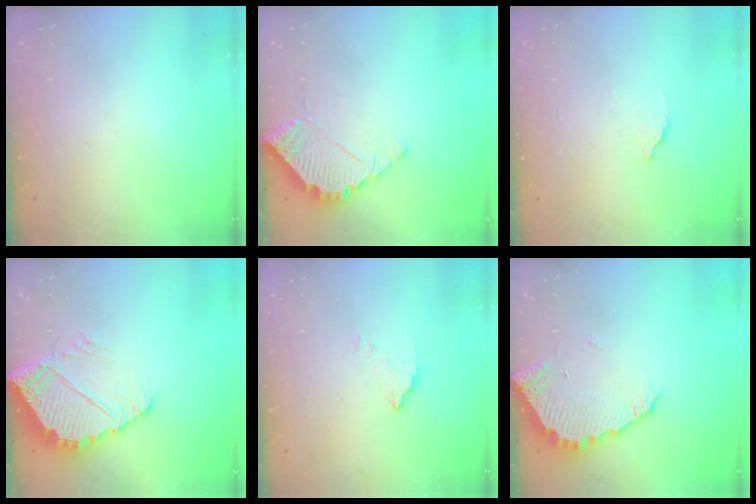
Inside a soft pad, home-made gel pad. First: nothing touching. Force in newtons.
{"total": 4.4, "press": 4.4, "slide": 0.3}
{"total": 2.2, "press": 2.2, "slide": 0.2}
{"total": 6.1, "press": 6.1, "slide": 0.3}
{"total": 2.4, "press": 2.4, "slide": 0.0}
{"total": 3.9, "press": 3.9, "slide": 0.2}